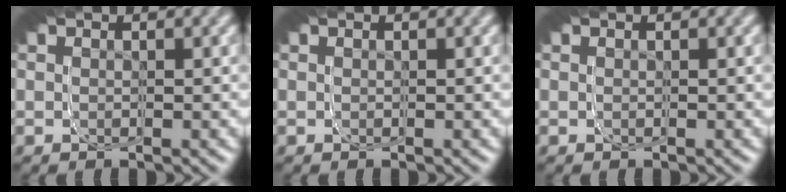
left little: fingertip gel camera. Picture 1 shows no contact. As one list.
[{"total": 0.0}, {"total": 0.0}]